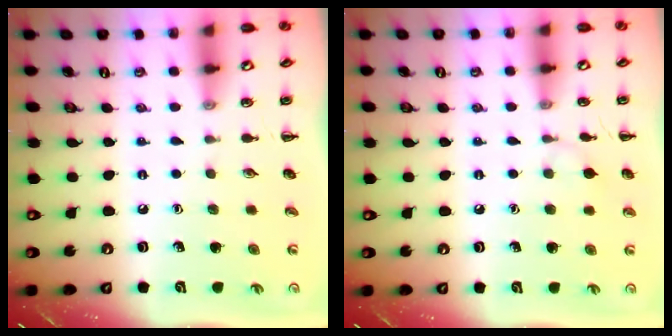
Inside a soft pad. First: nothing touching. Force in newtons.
{"total": 5.0, "press": 4.6, "slide": 1.8}